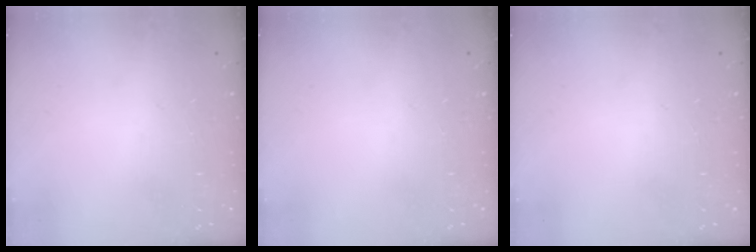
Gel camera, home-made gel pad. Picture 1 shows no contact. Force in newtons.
{"total": 0.0}
{"total": 0.0}